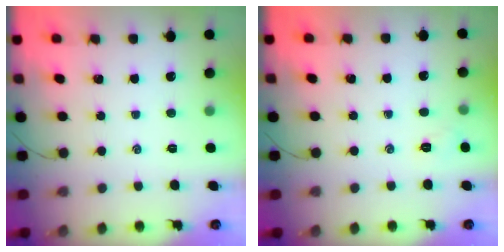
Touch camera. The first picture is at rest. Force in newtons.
{"total": 4.0, "press": 3.9, "slide": 1.2}